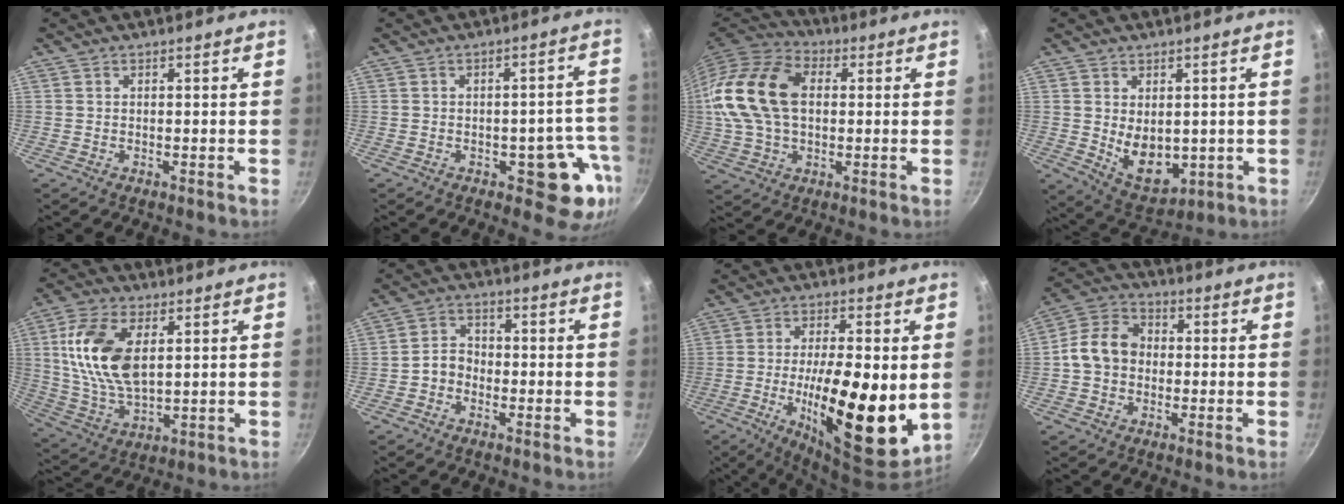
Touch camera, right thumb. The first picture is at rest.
{"total": 10.1, "force": [-4.1, 5.2, 7.6], "torque": [-0.026, 0.031, -0.048]}
{"total": 19.3, "force": [2.2, 12.9, 14.2], "torque": [-0.271, 0.028, 0.030]}
{"total": 9.3, "force": [0.2, 6.3, 6.9], "torque": [-0.088, -0.020, 0.028]}
{"total": 15.2, "force": [3.7, 8.3, 12.2], "torque": [-0.231, -0.012, 0.080]}
{"total": 4.4, "force": [-1.4, 3.6, 2.1], "torque": [-0.013, 0.023, -0.034]}
{"total": 19.2, "force": [-2.1, 6.3, 18.1], "torque": [-0.276, -0.012, -0.032]}
{"total": 9.8, "force": [-0.5, 7.9, 5.8], "torque": [-0.078, 0.027, -0.028]}